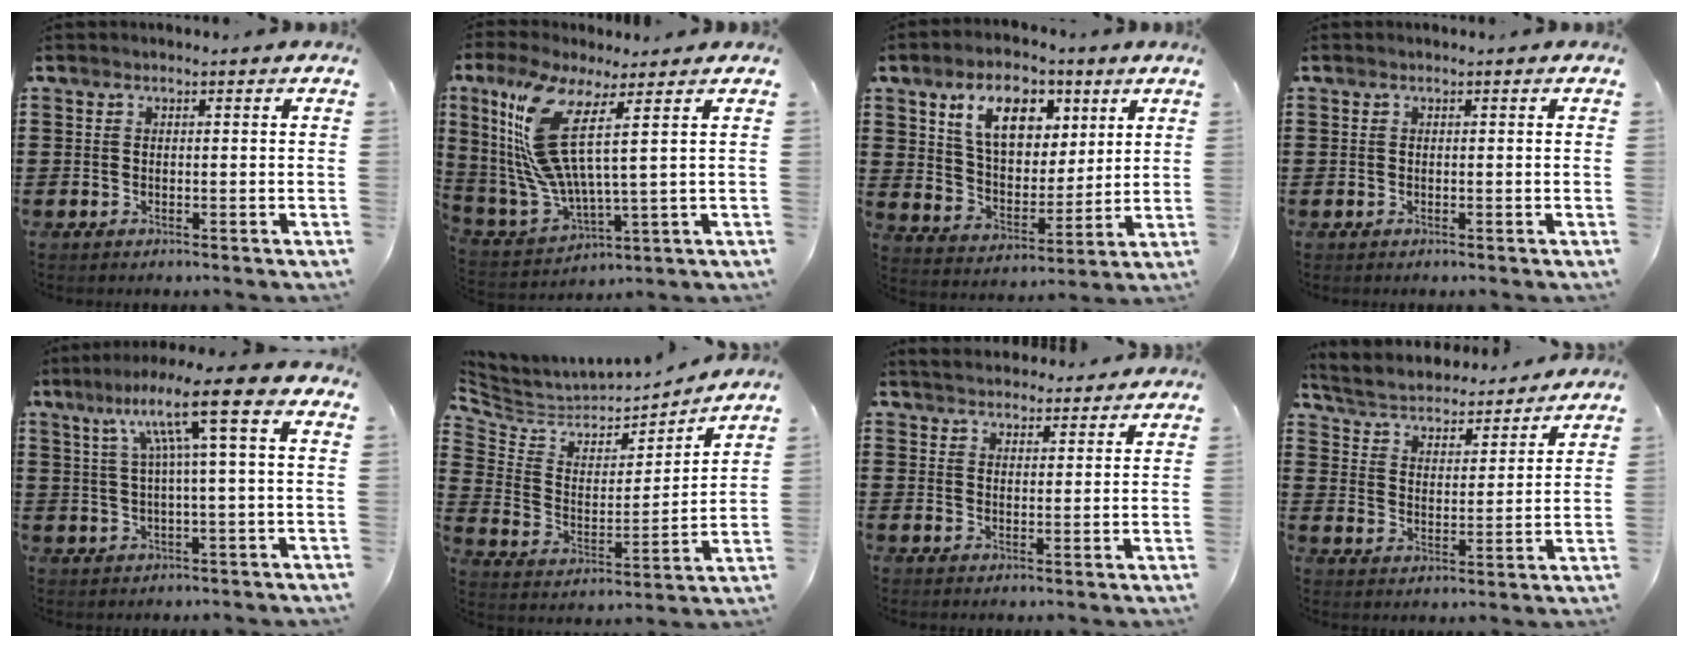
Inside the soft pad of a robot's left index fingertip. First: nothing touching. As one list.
[{"total": 12.9, "force": [5.9, 2.9, 11.1], "torque": [-0.271, -0.032, 0.095]}, {"total": 10.3, "force": [5.7, 6.2, 6.0], "torque": [-0.116, 0.002, 0.097]}, {"total": 0.0}, {"total": 10.4, "force": [3.2, 0.7, 9.8], "torque": [-0.193, 0.002, 0.046]}, {"total": 4.9, "force": [4.5, 2.0, 0.3], "torque": [-0.041, -0.040, 0.073]}, {"total": 3.5, "force": [3.4, 0.5, 0.2], "torque": [-0.016, -0.010, 0.064]}, {"total": 3.8, "force": [3.7, 0.6, 0.5], "torque": [-0.032, -0.030, 0.057]}]